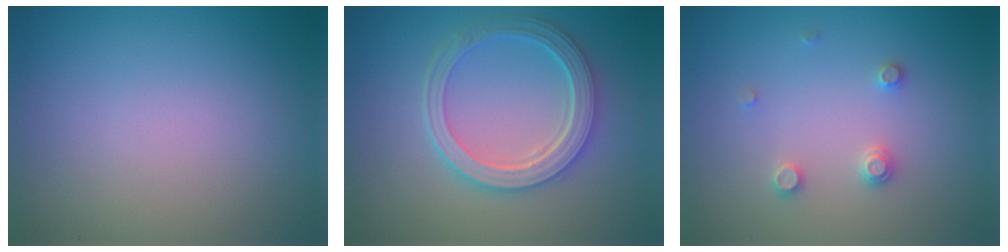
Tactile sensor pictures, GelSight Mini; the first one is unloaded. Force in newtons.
{"total": 5.3, "press": 4.1, "slide": 3.3}
{"total": 1.5, "press": 1.5, "slide": 0.2}